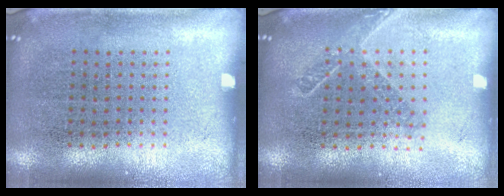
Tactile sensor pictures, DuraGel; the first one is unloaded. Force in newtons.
{"total": 1.5, "press": 1.2, "slide": 0.9}